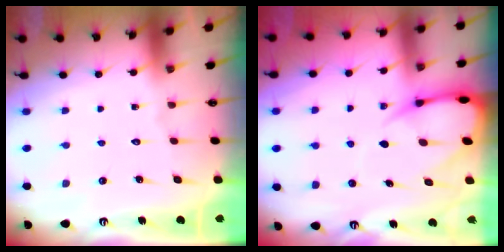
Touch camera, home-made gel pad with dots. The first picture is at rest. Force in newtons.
{"total": 8.2, "press": 8.2, "slide": 0.9}